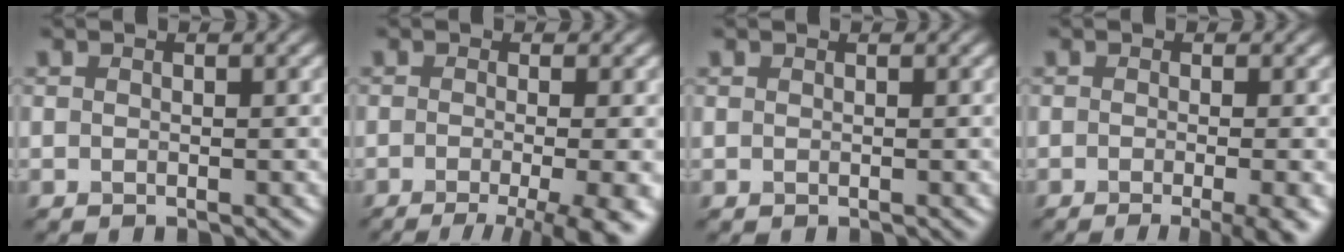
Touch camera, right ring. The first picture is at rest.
{"total": 8.7, "force": [-4.9, 2.0, 6.9], "torque": [-0.107, -0.005, -0.029]}
{"total": 0.0}
{"total": 5.5, "force": [-3.2, 1.2, 4.3], "torque": [-0.059, -0.006, -0.010]}